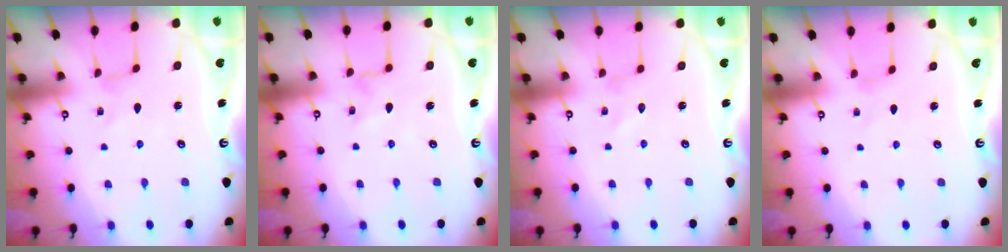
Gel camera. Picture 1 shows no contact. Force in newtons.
{"total": 1.1, "press": 1.1, "slide": 0.1}
{"total": 0.0}
{"total": 0.0}